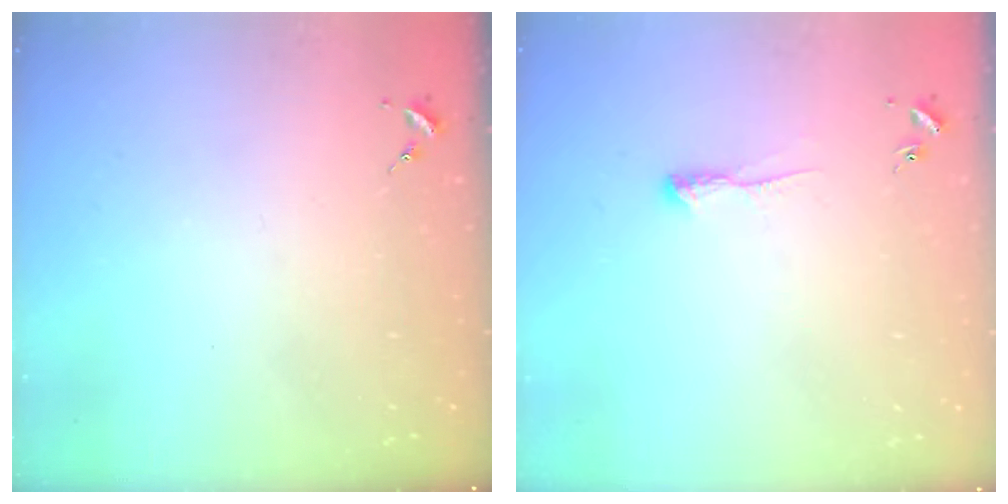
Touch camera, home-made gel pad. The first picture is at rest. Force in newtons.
{"total": 4.9, "press": 4.8, "slide": 0.8}